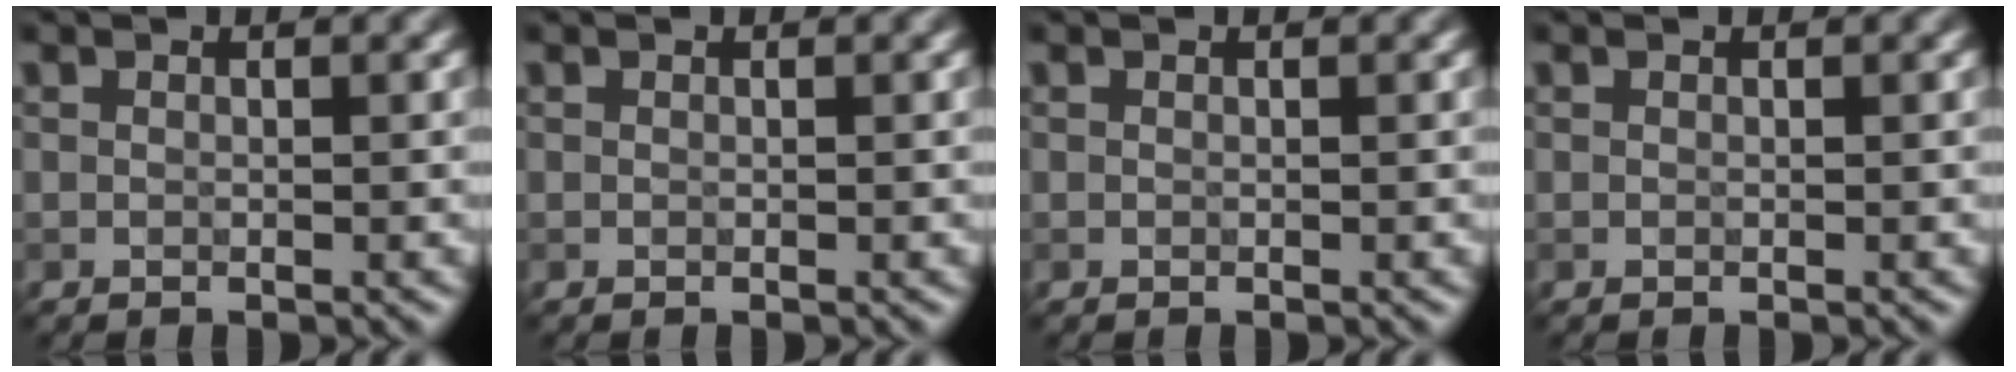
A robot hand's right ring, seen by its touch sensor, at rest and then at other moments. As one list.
[{"total": 0.0}, {"total": 0.0}, {"total": 0.0}]